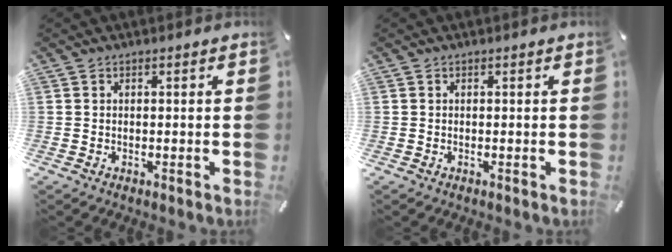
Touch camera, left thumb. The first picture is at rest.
{"total": 0.0}